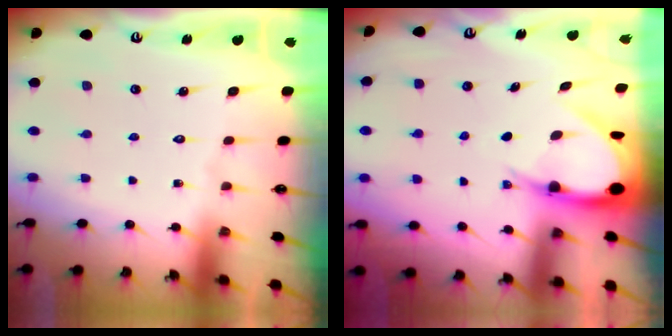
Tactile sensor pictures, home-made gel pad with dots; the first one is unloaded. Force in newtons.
{"total": 8.0, "press": 8.0, "slide": 0.6}